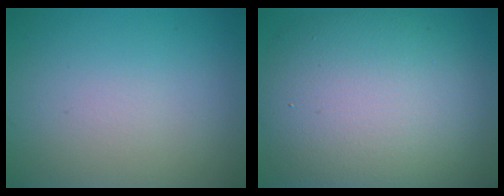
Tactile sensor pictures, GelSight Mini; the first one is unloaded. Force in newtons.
{"total": 12.4, "press": 12.4, "slide": 0.8}